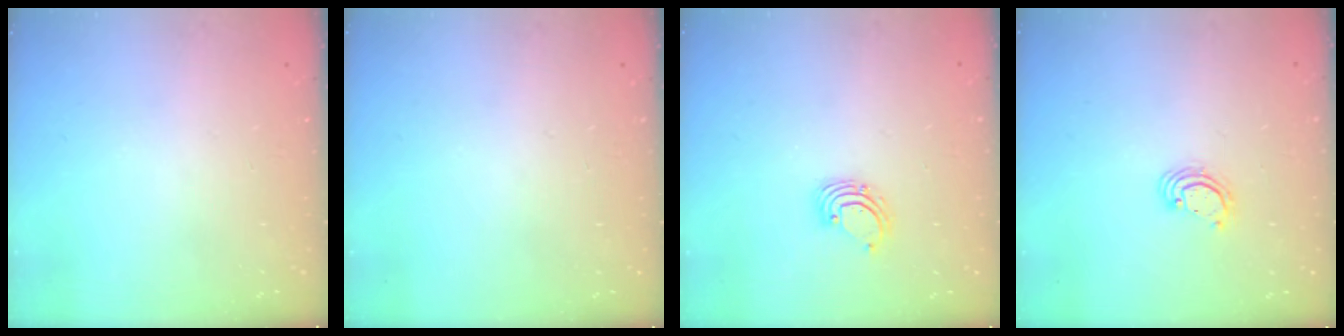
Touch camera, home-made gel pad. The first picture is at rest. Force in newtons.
{"total": 0.0}
{"total": 2.2, "press": 2.2, "slide": 0.2}
{"total": 2.6, "press": 2.6, "slide": 0.1}